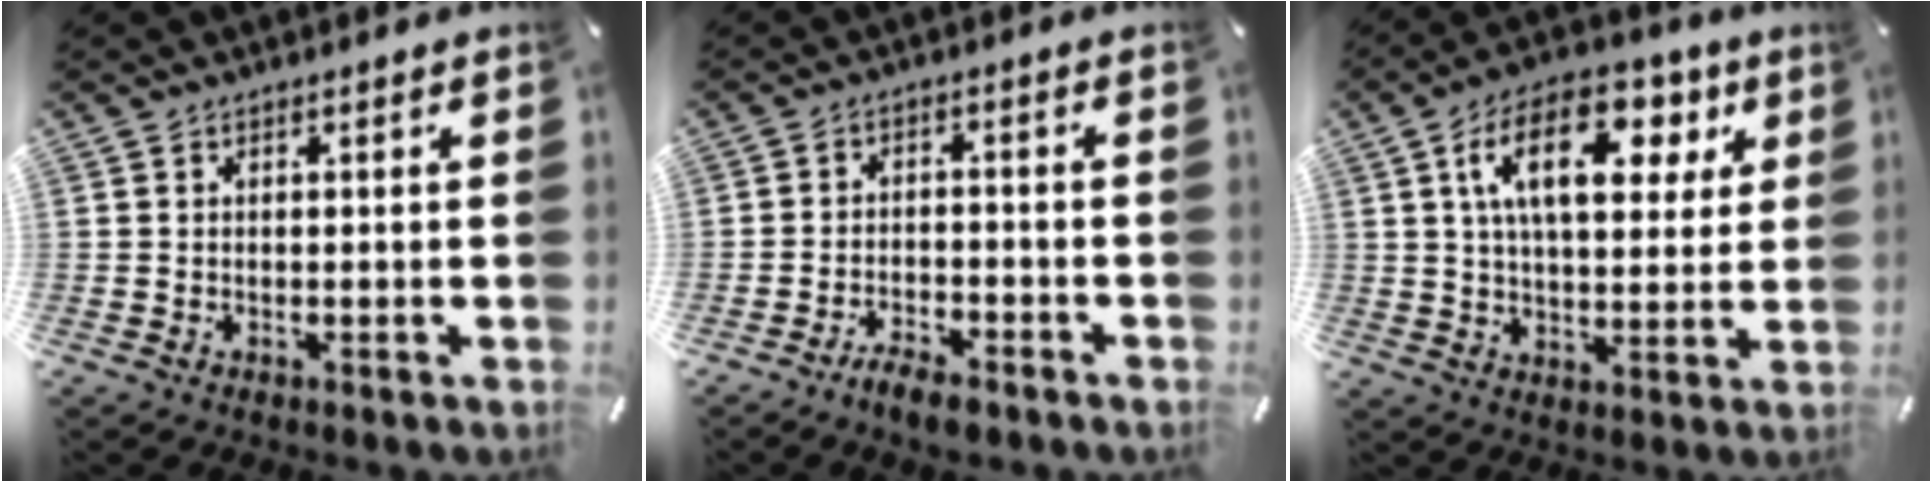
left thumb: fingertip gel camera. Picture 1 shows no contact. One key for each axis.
{"total": 4.7, "fx": -4.1, "fy": 1.4, "fz": 1.9, "tx": -0.032, "ty": 0.019, "tz": -0.074}
{"total": 16.4, "fx": 6.6, "fy": 9.3, "fz": 11.8, "tx": -0.182, "ty": -0.007, "tz": 0.109}